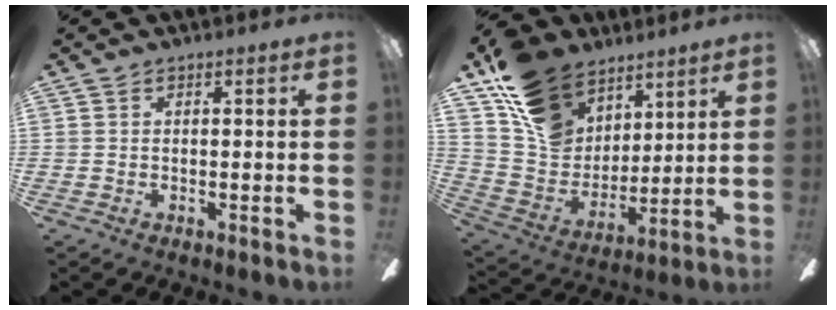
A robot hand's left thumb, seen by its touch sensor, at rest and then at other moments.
{"total": 17.5, "force": [11.0, 11.9, 6.5], "torque": [-0.130, -0.061, 0.215]}